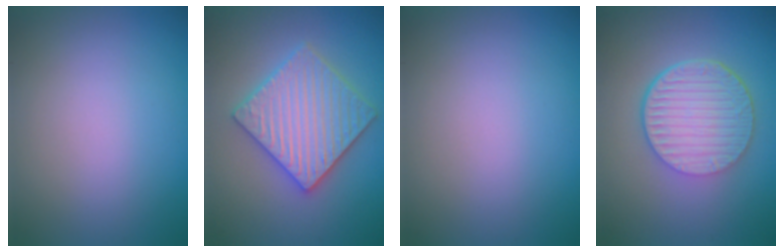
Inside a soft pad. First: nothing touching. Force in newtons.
{"total": 5.9, "press": 5.8, "slide": 1.1}
{"total": 0.0}
{"total": 6.7, "press": 4.6, "slide": 4.9}